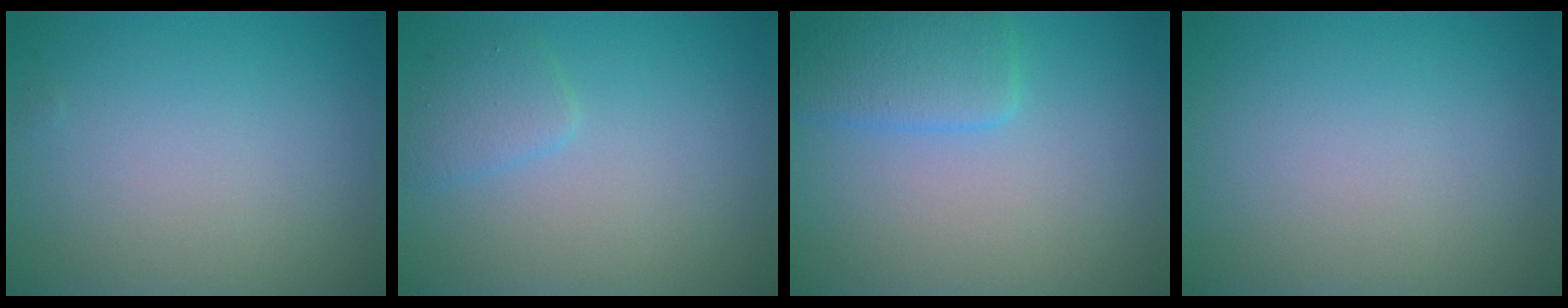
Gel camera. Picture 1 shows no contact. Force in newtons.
{"total": 1.7, "press": 1.7, "slide": 0.0}
{"total": 3.2, "press": 3.2, "slide": 0.0}
{"total": 0.0}